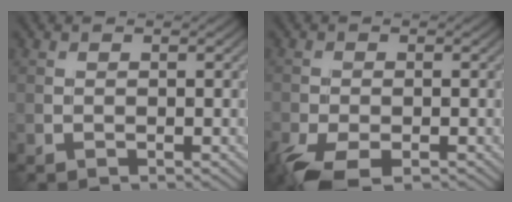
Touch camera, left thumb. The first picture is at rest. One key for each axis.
{"total": 5.8, "fx": -3.8, "fy": 2.3, "fz": 3.8, "tx": -0.078, "ty": -0.017, "tz": -0.071}